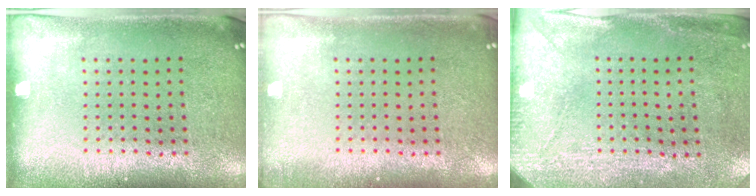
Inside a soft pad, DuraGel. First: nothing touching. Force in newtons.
{"total": 0.7, "press": 0.7, "slide": 0.2}
{"total": 3.0, "press": 2.3, "slide": 1.8}